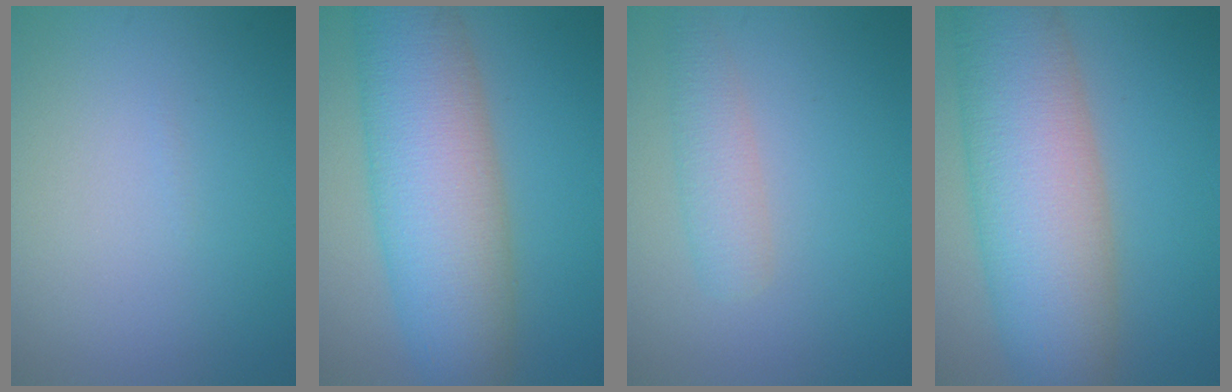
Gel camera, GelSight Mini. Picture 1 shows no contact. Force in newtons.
{"total": 11.0, "press": 11.0, "slide": 0.4}
{"total": 2.6, "press": 2.6, "slide": 0.2}
{"total": 11.7, "press": 11.7, "slide": 0.3}